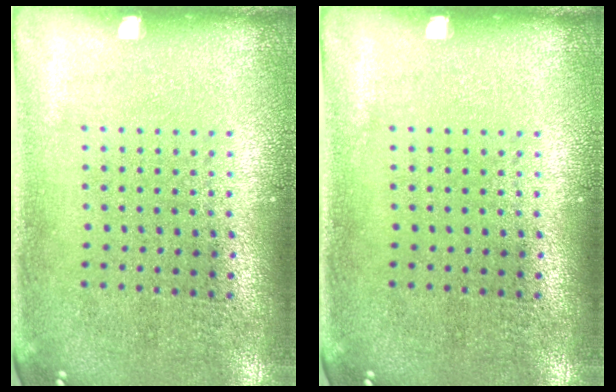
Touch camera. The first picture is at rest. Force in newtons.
{"total": 0.0}